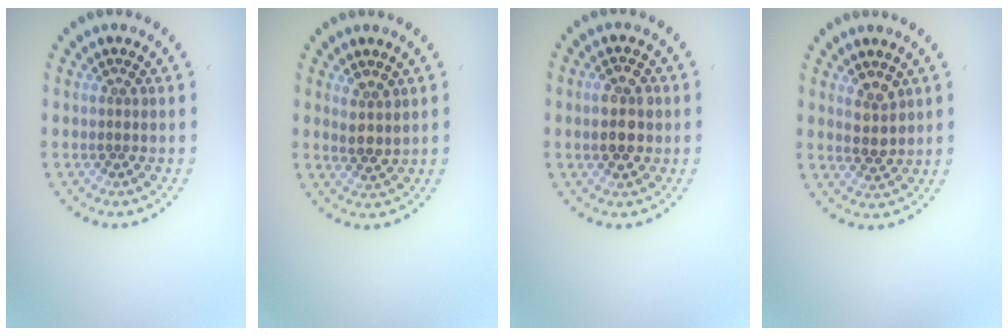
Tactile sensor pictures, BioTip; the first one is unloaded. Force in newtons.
{"total": 2.1, "press": 1.6, "slide": 1.3}
{"total": 3.7, "press": 3.7, "slide": 0.2}
{"total": 2.4, "press": 2.2, "slide": 0.8}